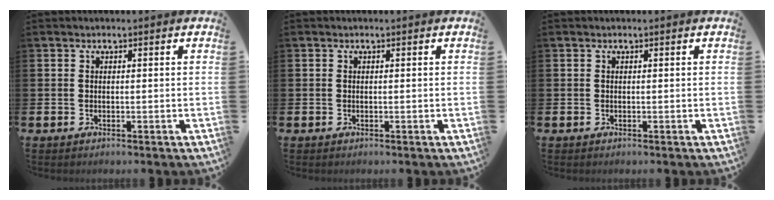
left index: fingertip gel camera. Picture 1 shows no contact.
{"total": 0.0}
{"total": 0.0}